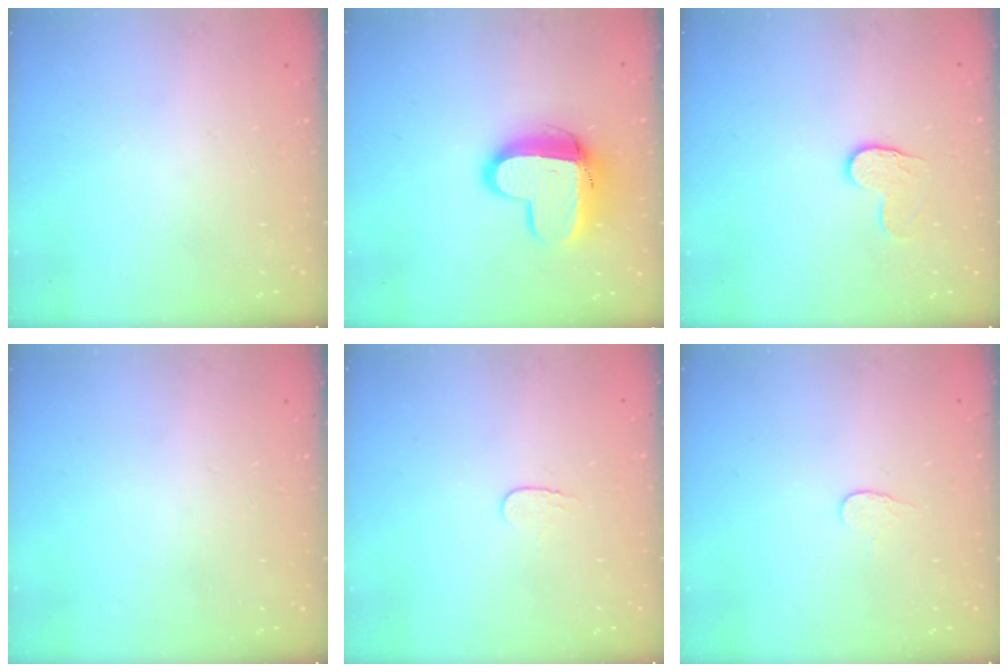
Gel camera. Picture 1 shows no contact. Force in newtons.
{"total": 13.0, "press": 13.0, "slide": 1.2}
{"total": 6.4, "press": 6.4, "slide": 0.6}
{"total": 0.0}
{"total": 3.4, "press": 3.4, "slide": 0.4}
{"total": 3.8, "press": 3.8, "slide": 0.3}